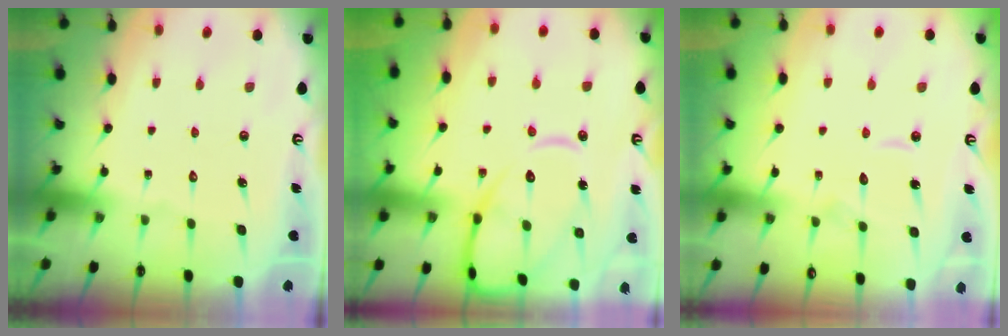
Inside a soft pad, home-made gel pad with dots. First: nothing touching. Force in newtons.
{"total": 13.6, "press": 13.5, "slide": 1.2}
{"total": 5.2, "press": 5.2, "slide": 0.5}